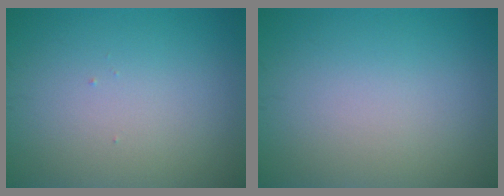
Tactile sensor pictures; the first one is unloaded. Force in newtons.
{"total": 0.0}